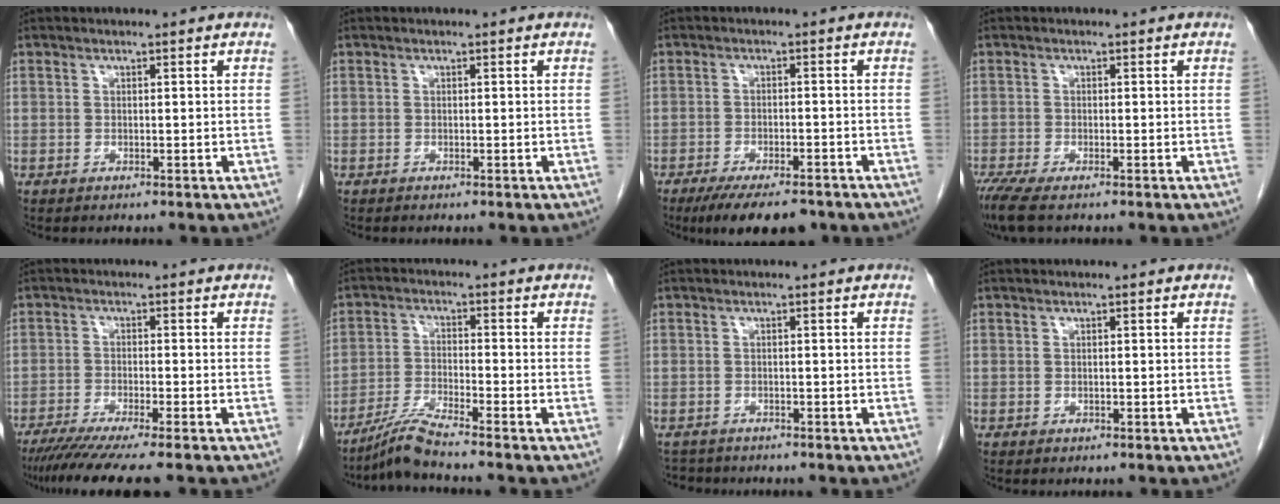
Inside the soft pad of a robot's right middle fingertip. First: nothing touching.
{"total": 0.0}
{"total": 9.5, "force": [-7.4, 2.7, 5.3], "torque": [-0.079, -0.012, -0.111]}
{"total": 4.5, "force": [-3.4, 0.6, 2.9], "torque": [-0.062, -0.016, -0.062]}
{"total": 8.9, "force": [-7.2, -0.8, 5.1], "torque": [-0.070, -0.028, -0.115]}
{"total": 5.2, "force": [-4.5, -1.4, 2.1], "torque": [-0.046, -0.026, -0.093]}
{"total": 2.5, "force": [-2.3, 0.9, -0.2], "torque": [-0.003, -0.006, -0.039]}
{"total": 0.0}